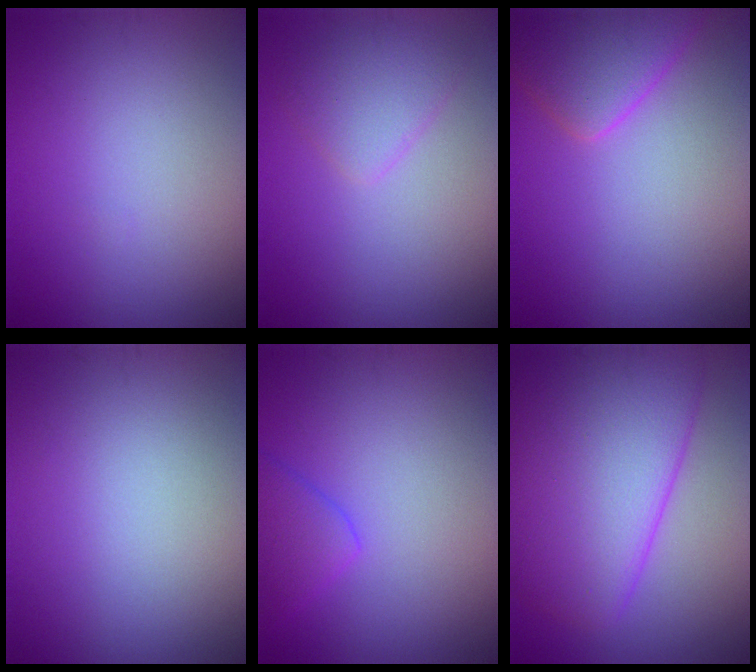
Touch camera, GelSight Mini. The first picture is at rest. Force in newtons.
{"total": 2.5, "press": 2.5, "slide": 0.2}
{"total": 4.5, "press": 4.4, "slide": 0.3}
{"total": 0.0}
{"total": 2.7, "press": 2.7, "slide": 0.2}
{"total": 10.6, "press": 10.5, "slide": 0.4}